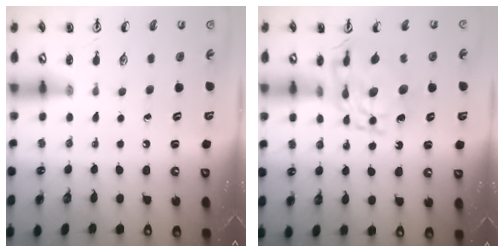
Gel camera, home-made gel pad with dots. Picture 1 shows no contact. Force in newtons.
{"total": 12.7, "press": 12.6, "slide": 1.6}